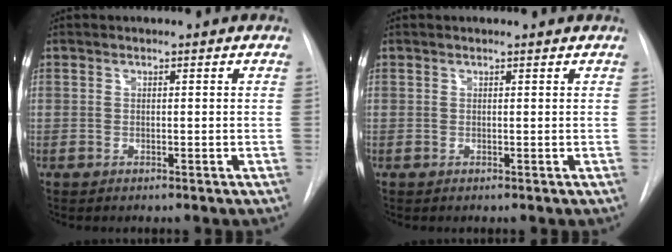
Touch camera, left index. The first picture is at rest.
{"total": 1.1, "force": [1.1, 0.0, 0.1], "torque": [-0.009, 0.006, 0.013]}